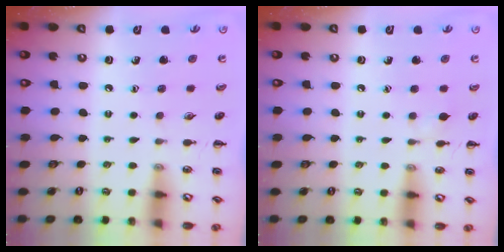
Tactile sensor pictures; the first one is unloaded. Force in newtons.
{"total": 3.8, "press": 3.6, "slide": 1.3}